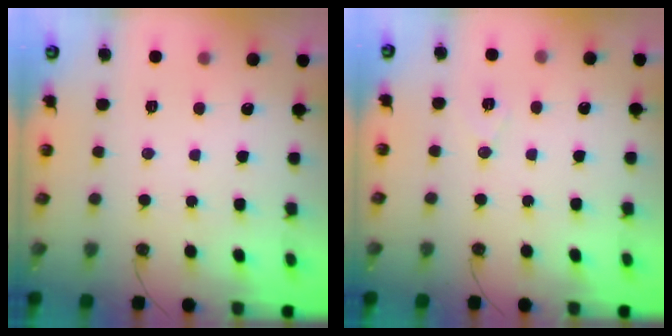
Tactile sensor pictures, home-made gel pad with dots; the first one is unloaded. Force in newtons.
{"total": 6.5, "press": 4.8, "slide": 4.5}